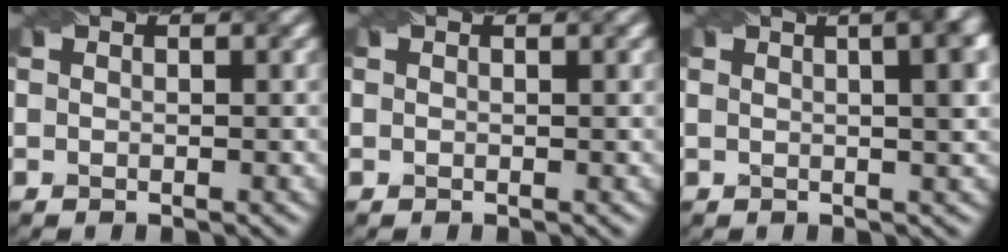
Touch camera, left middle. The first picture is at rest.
{"total": 0.0}
{"total": 7.6, "force": [2.3, 3.4, 6.4], "torque": [-0.021, 0.043, 0.000]}